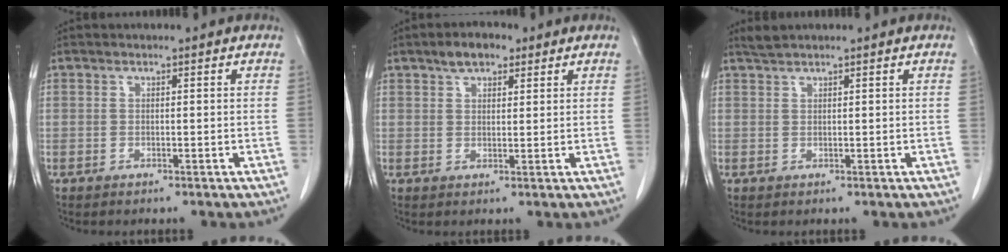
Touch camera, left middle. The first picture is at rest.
{"total": 4.1, "force": [2.7, 2.0, 2.4], "torque": [-0.042, 0.010, 0.047]}
{"total": 1.4, "force": [1.3, -0.2, 0.3], "torque": [-0.010, 0.007, 0.032]}